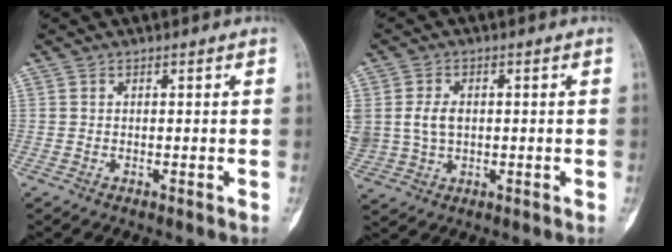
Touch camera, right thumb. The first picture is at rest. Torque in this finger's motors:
{"motor_torque": [0.40, 0.65, 0.33, -0.20, 0.06]}